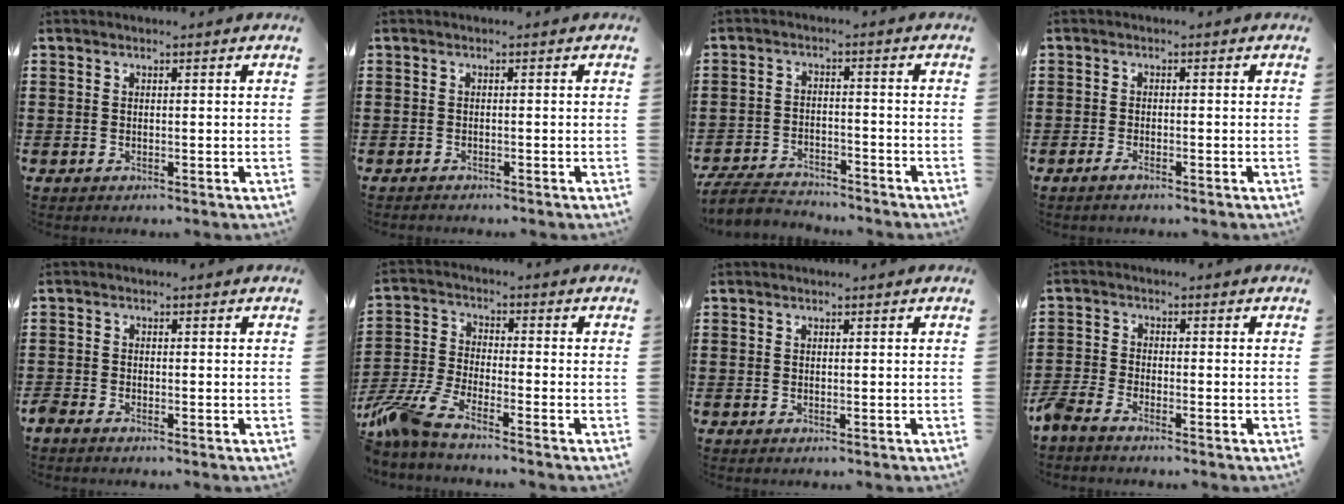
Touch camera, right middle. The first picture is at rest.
{"total": 0.6, "force": [-0.6, 0.1, 0.0], "torque": [-0.001, -0.001, -0.012]}
{"total": 4.3, "force": [-4.1, 1.0, 0.8], "torque": [-0.030, 0.001, -0.088]}
{"total": 1.2, "force": [-1.0, 0.2, 0.7], "torque": [-0.024, -0.008, -0.019]}
{"total": 0.9, "force": [-0.8, 0.2, 0.3], "torque": [-0.017, -0.004, -0.017]}
{"total": 6.9, "force": [-5.7, 0.7, 3.8], "torque": [-0.105, -0.015, -0.117]}
{"total": 0.0}
{"total": 2.5, "force": [-2.4, 0.5, 0.8], "torque": [-0.044, -0.007, -0.057]}